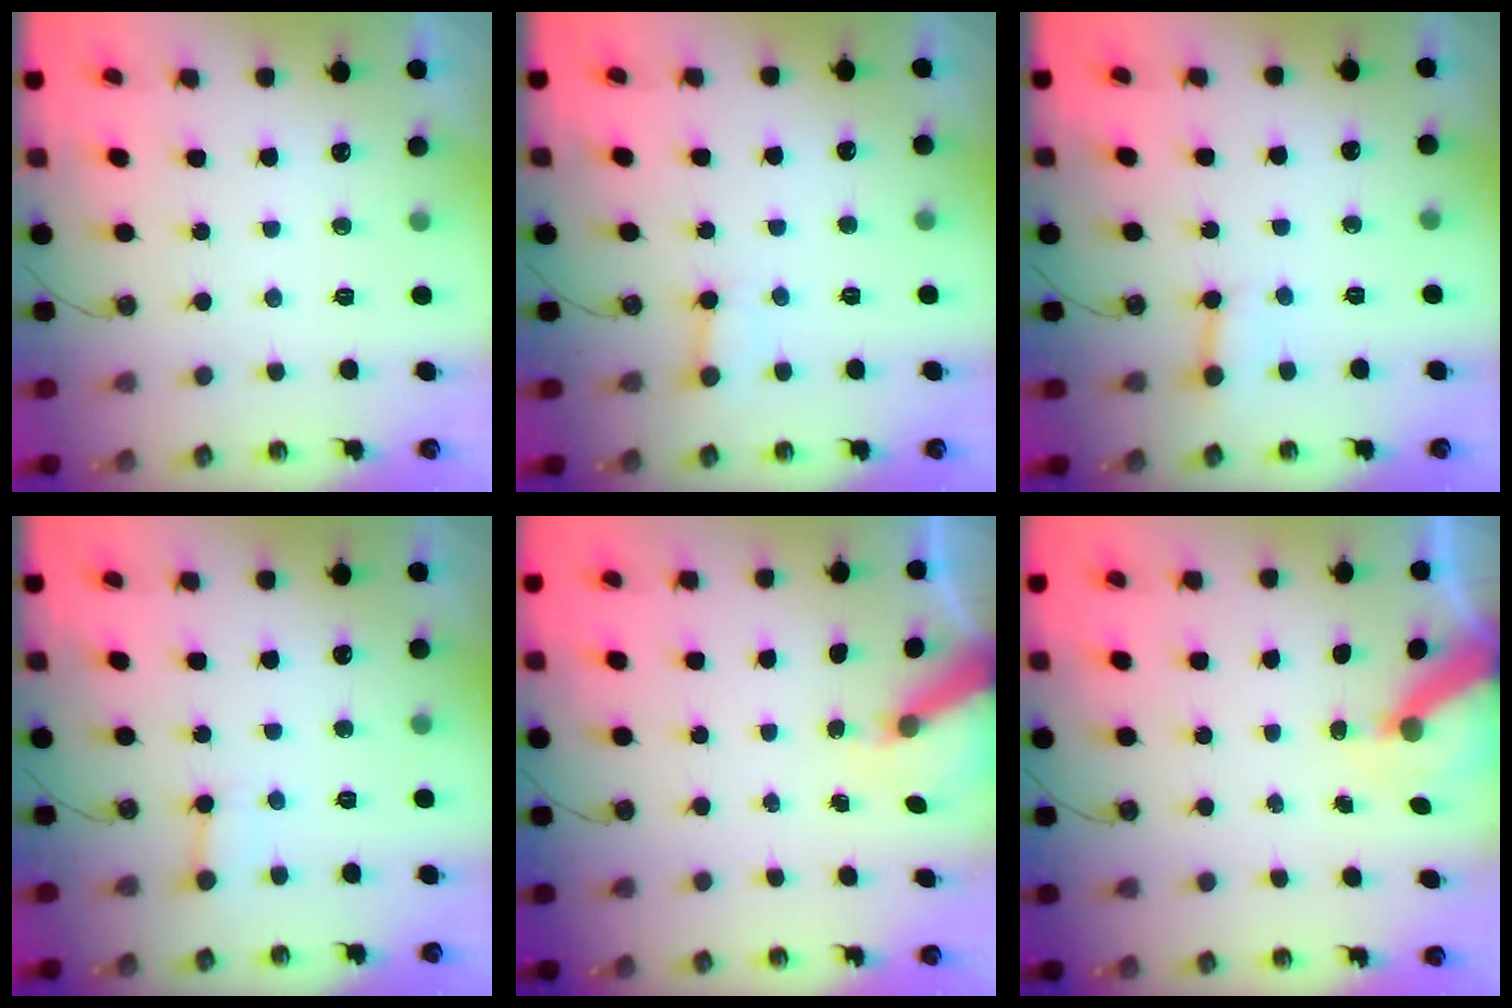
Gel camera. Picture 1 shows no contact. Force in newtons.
{"total": 3.0, "press": 2.9, "slide": 0.3}
{"total": 3.0, "press": 2.9, "slide": 0.5}
{"total": 2.8, "press": 2.8, "slide": 0.5}
{"total": 6.1, "press": 6.1, "slide": 0.7}
{"total": 7.5, "press": 7.5, "slide": 0.7}